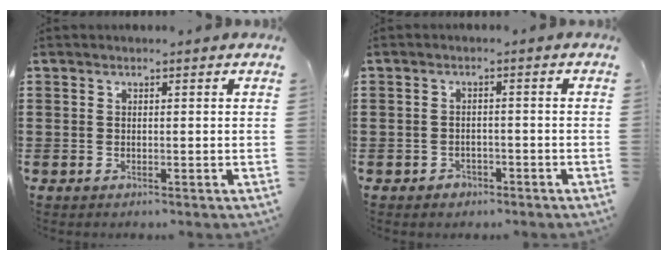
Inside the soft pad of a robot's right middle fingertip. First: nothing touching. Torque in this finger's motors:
{"motor_torque": [-0.12, 0.06, 0.00, 0.03]}